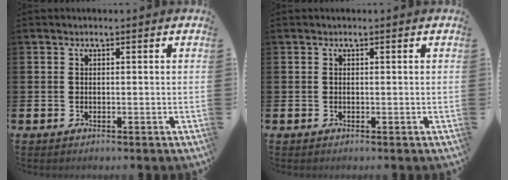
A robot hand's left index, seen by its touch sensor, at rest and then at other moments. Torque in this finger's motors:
{"motor_torque": [0.03, 0.03, -0.19, 0.00]}